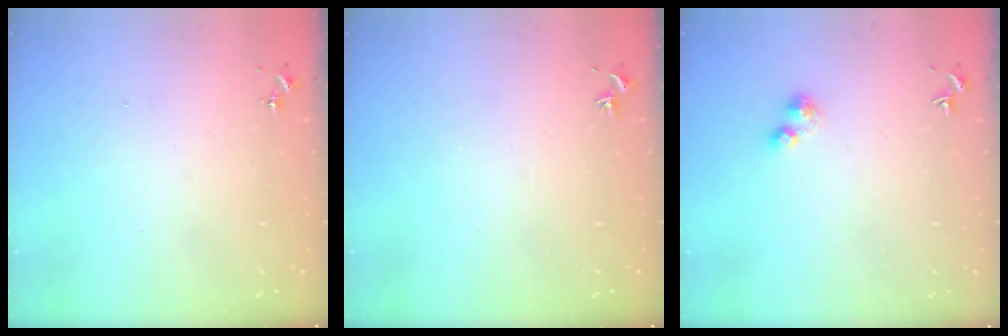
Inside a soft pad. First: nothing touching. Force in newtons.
{"total": 0.0}
{"total": 4.0, "press": 3.9, "slide": 0.6}